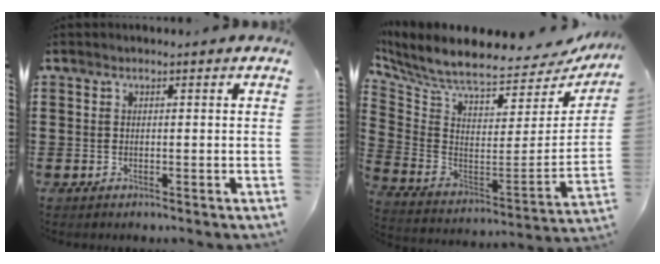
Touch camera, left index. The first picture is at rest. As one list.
[{"total": 7.7, "force": [6.7, 1.3, 3.5], "torque": [-0.104, -0.064, 0.114]}]